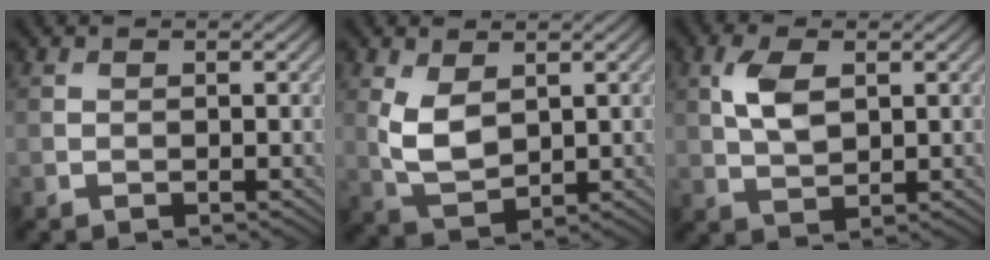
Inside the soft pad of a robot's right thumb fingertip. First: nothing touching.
{"total": 5.5, "force": [1.4, 3.0, 4.3], "torque": [-0.104, -0.005, 0.036]}
{"total": 4.9, "force": [1.4, 2.6, 4.0], "torque": [-0.093, 0.002, 0.028]}